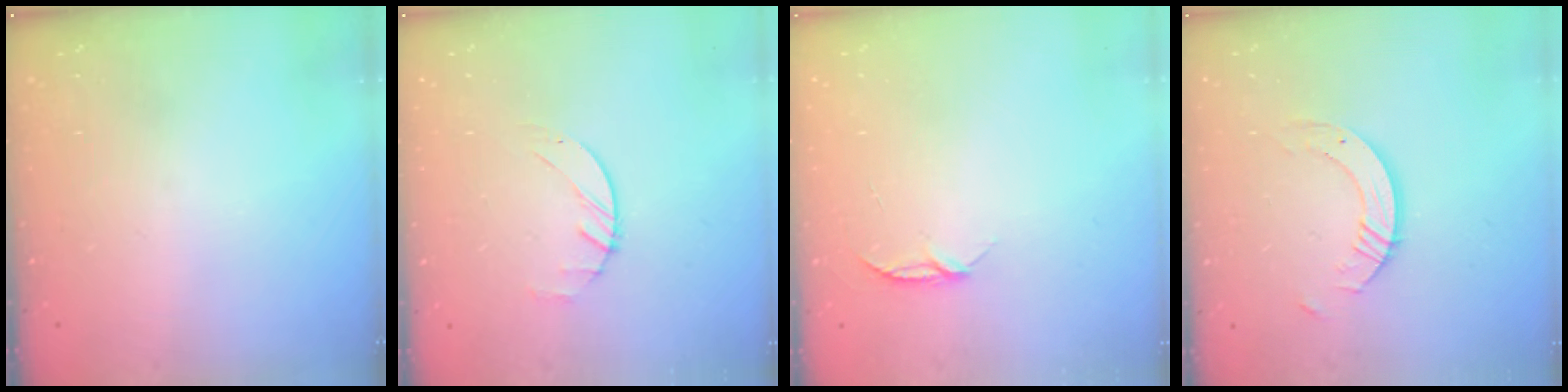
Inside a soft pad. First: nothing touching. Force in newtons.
{"total": 1.4, "press": 1.3, "slide": 0.2}
{"total": 4.0, "press": 4.0, "slide": 0.4}
{"total": 6.3, "press": 6.3, "slide": 0.5}